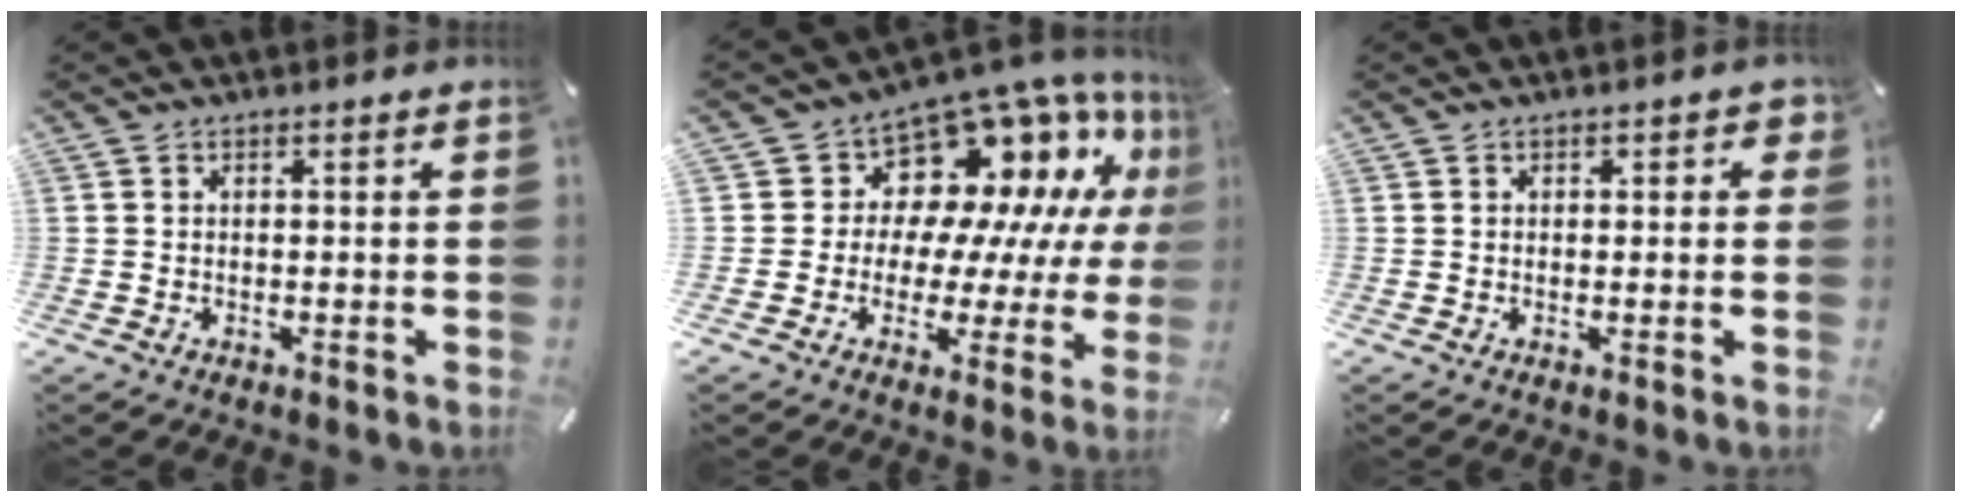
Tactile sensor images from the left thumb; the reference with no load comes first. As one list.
[{"total": 13.5, "force": [9.6, 8.4, 4.2], "torque": [-0.065, -0.105, 0.167]}, {"total": 1.7, "force": [0.3, 1.3, 1.1], "torque": [-0.005, 0.001, 0.001]}]